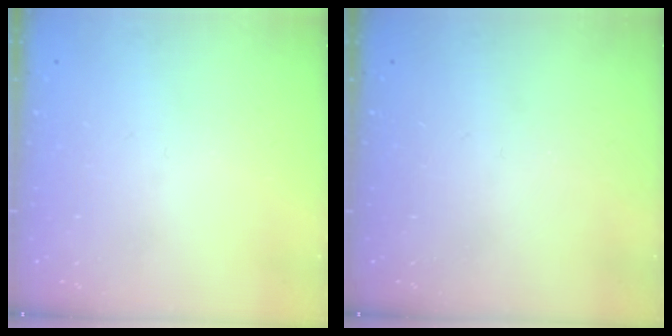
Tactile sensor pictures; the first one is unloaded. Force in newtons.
{"total": 0.0}